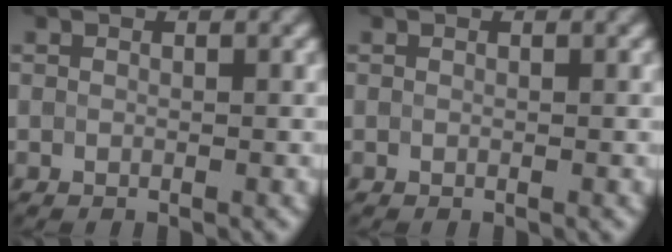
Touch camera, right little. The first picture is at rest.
{"total": 0.0}